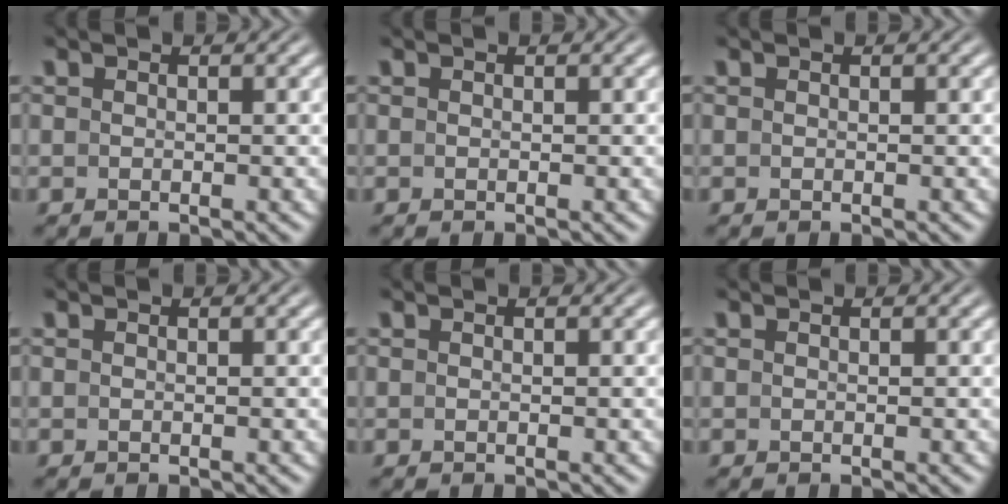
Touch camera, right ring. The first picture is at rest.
{"total": 0.0}
{"total": 0.0}
{"total": 0.0}
{"total": 0.0}
{"total": 0.0}